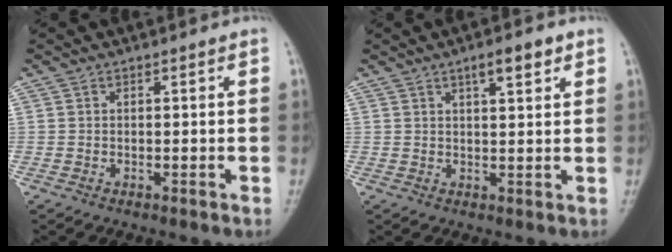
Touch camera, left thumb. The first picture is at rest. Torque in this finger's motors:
{"motor_torque": [2.98, 2.03, 0.38, -0.22, 0.15]}